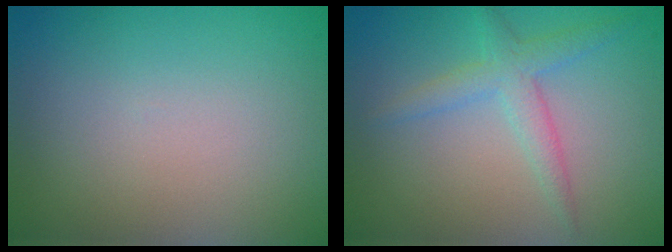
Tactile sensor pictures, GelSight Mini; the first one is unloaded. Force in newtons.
{"total": 2.4, "press": 2.4, "slide": 0.1}